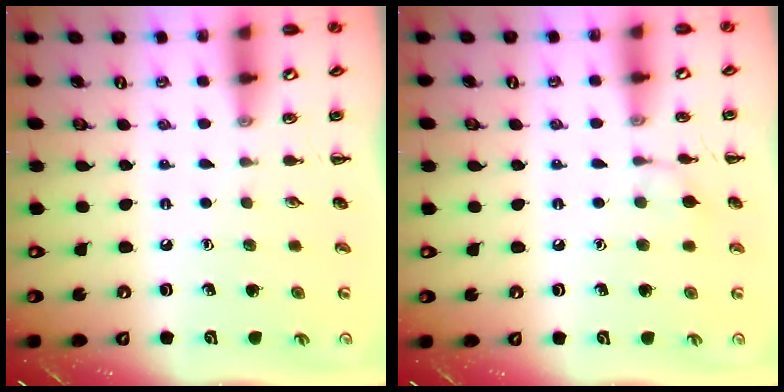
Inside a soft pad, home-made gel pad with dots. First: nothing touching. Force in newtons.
{"total": 6.1, "press": 5.9, "slide": 1.7}